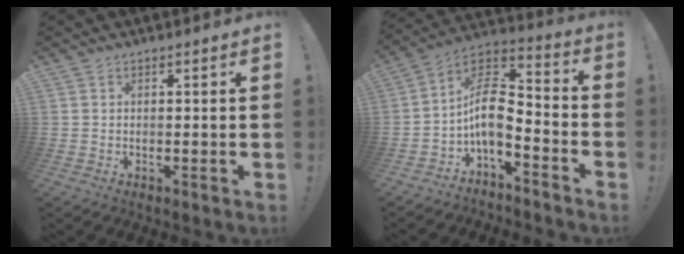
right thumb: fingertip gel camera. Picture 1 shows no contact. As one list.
[{"total": 10.9, "force": [-2.6, 6.1, 8.6], "torque": [-0.148, 0.012, -0.045]}]